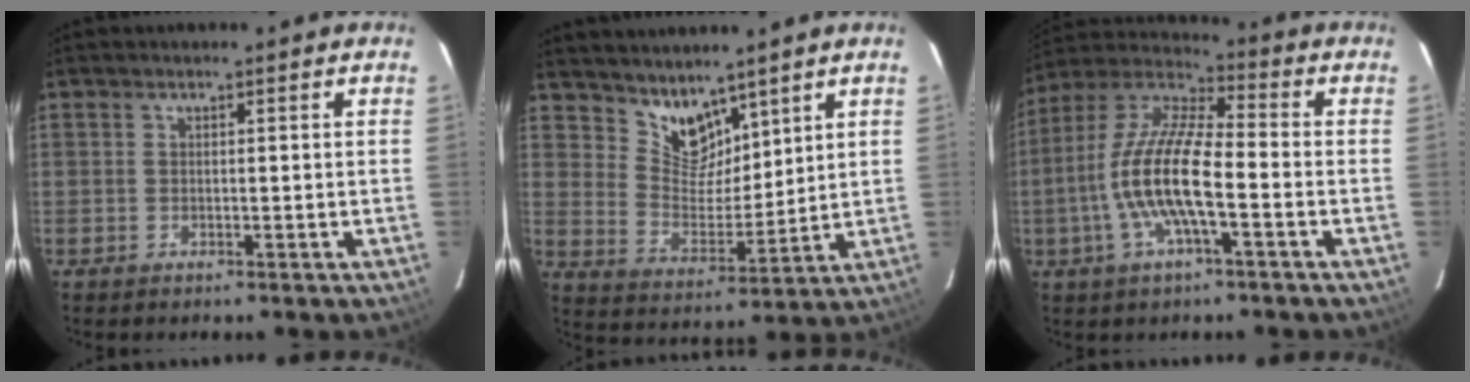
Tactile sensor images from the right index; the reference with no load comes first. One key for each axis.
{"total": 8.7, "fx": 7.0, "fy": 4.4, "fz": 2.8, "tx": -0.045, "ty": 0.001, "tz": 0.139}
{"total": 14.6, "fx": -3.8, "fy": 3.6, "fz": 13.6, "tx": -0.274, "ty": 0.002, "tz": -0.081}